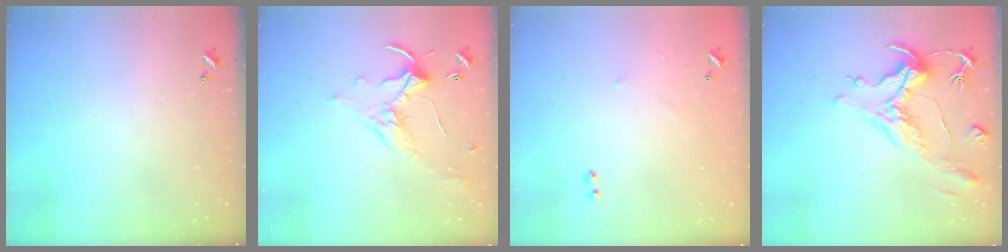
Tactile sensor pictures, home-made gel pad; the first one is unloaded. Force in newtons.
{"total": 1.2, "press": 0.9, "slide": 0.9}
{"total": 5.9, "press": 5.9, "slide": 0.7}
{"total": 1.9, "press": 0.9, "slide": 1.6}